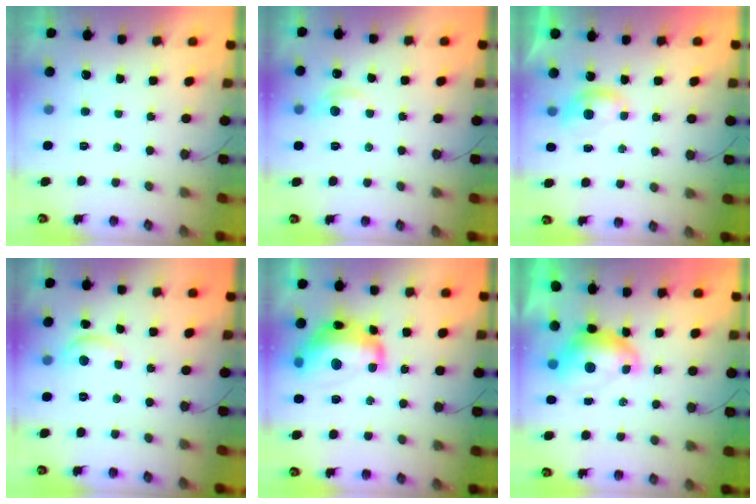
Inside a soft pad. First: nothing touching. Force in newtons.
{"total": 5.5, "press": 5.5, "slide": 0.7}
{"total": 4.2, "press": 4.2, "slide": 0.4}
{"total": 6.6, "press": 6.6, "slide": 0.3}
{"total": 15.6, "press": 15.6, "slide": 0.9}
{"total": 8.5, "press": 8.4, "slide": 1.0}